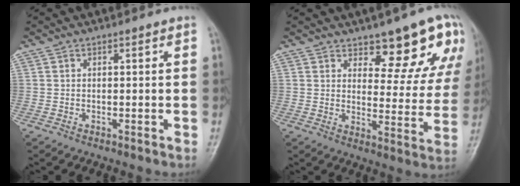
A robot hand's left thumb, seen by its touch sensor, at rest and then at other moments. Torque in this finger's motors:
{"motor_torque": [0.35, 0.65, 0.28, -0.15, 0.09]}